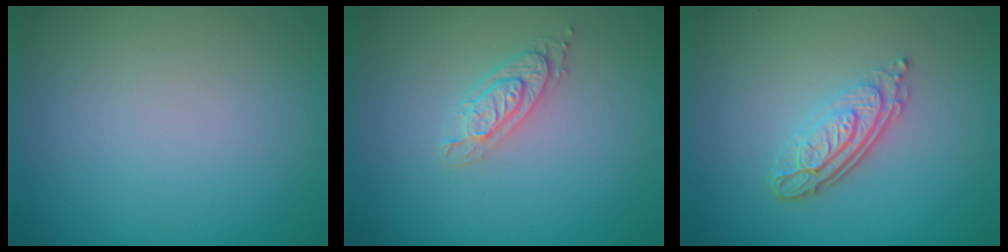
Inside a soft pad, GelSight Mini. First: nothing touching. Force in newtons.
{"total": 2.1, "press": 2.1, "slide": 0.4}
{"total": 4.3, "press": 3.0, "slide": 3.1}